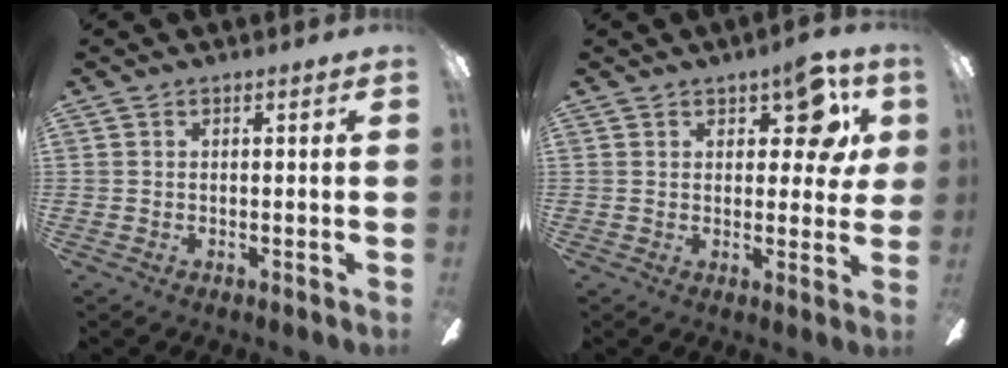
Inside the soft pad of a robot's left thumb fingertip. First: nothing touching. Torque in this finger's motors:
{"motor_torque": [0.17, 0.31, -0.20, 0.11, 0.03]}